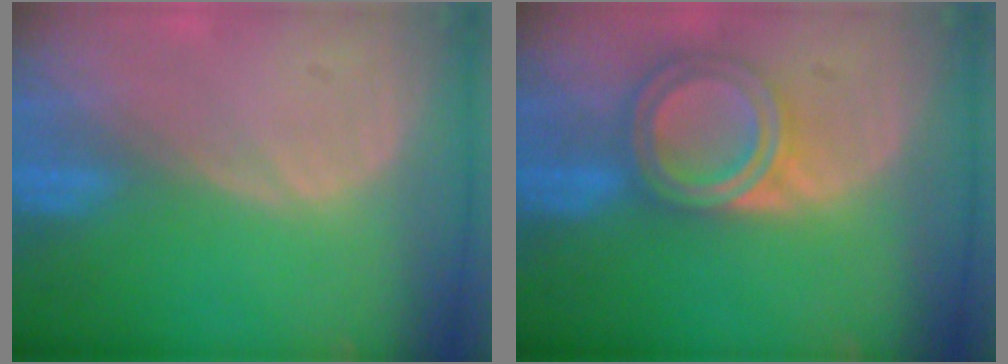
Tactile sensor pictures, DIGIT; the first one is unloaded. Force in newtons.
{"total": 6.9, "press": 6.1, "slide": 3.1}